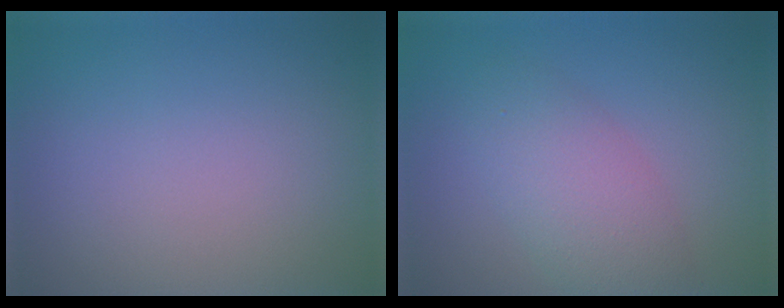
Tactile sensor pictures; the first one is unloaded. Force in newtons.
{"total": 4.2, "press": 4.2, "slide": 0.1}